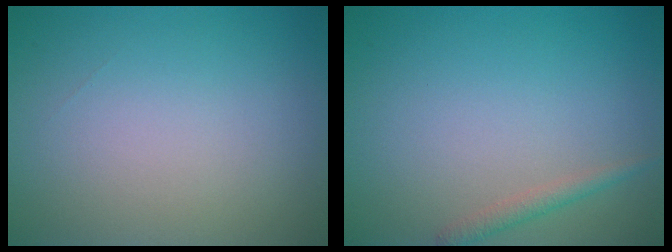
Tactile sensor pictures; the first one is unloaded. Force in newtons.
{"total": 1.3, "press": 1.3, "slide": 0.1}